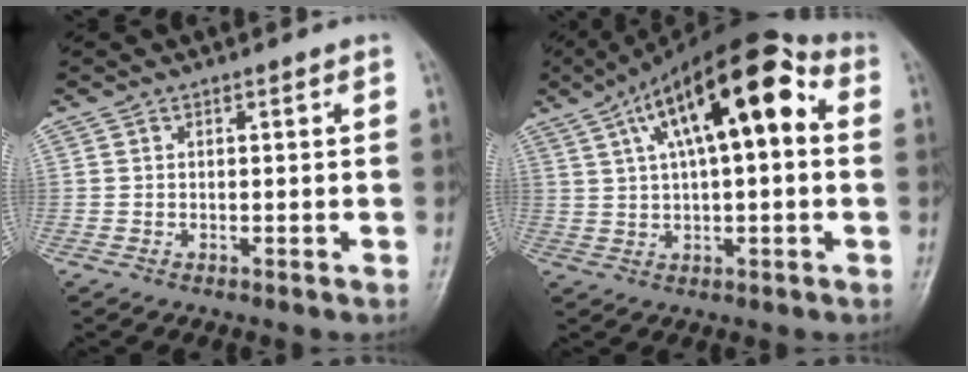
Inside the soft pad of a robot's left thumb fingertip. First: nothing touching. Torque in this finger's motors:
{"motor_torque": [1.59, 3.19, 2.01, -0.76, 0.22]}